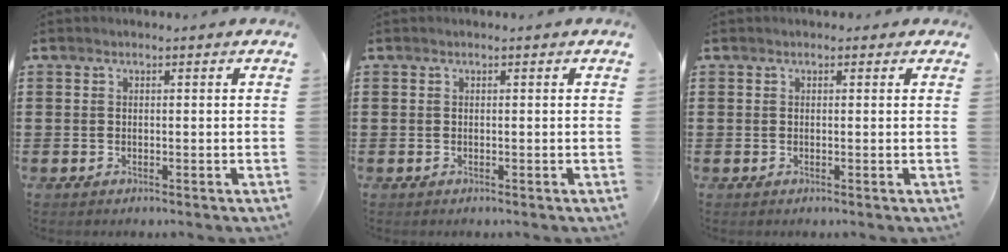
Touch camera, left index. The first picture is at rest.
{"total": 0.0}
{"total": 0.6, "force": [0.1, 0.5, 0.2], "torque": [-0.005, 0.006, 0.002]}